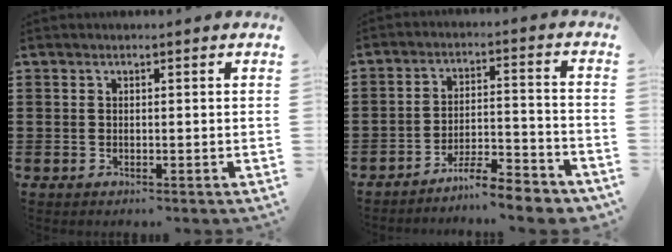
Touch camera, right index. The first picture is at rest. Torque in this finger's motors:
{"motor_torque": [1.18, 0.96, 0.17, 0.04]}